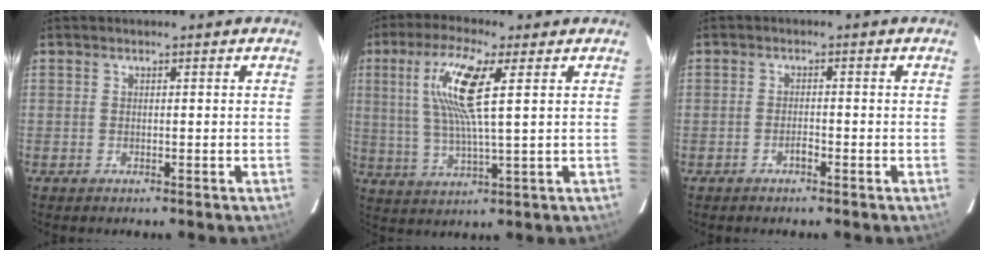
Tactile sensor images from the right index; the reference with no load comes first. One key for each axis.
{"total": 12.1, "fx": 3.9, "fy": 1.5, "fz": 11.3, "tx": -0.224, "ty": 0.006, "tz": 0.075}
{"total": 1.5, "fx": -1.1, "fy": 0.4, "fz": 0.9, "tx": -0.021, "ty": 0.004, "tz": -0.021}